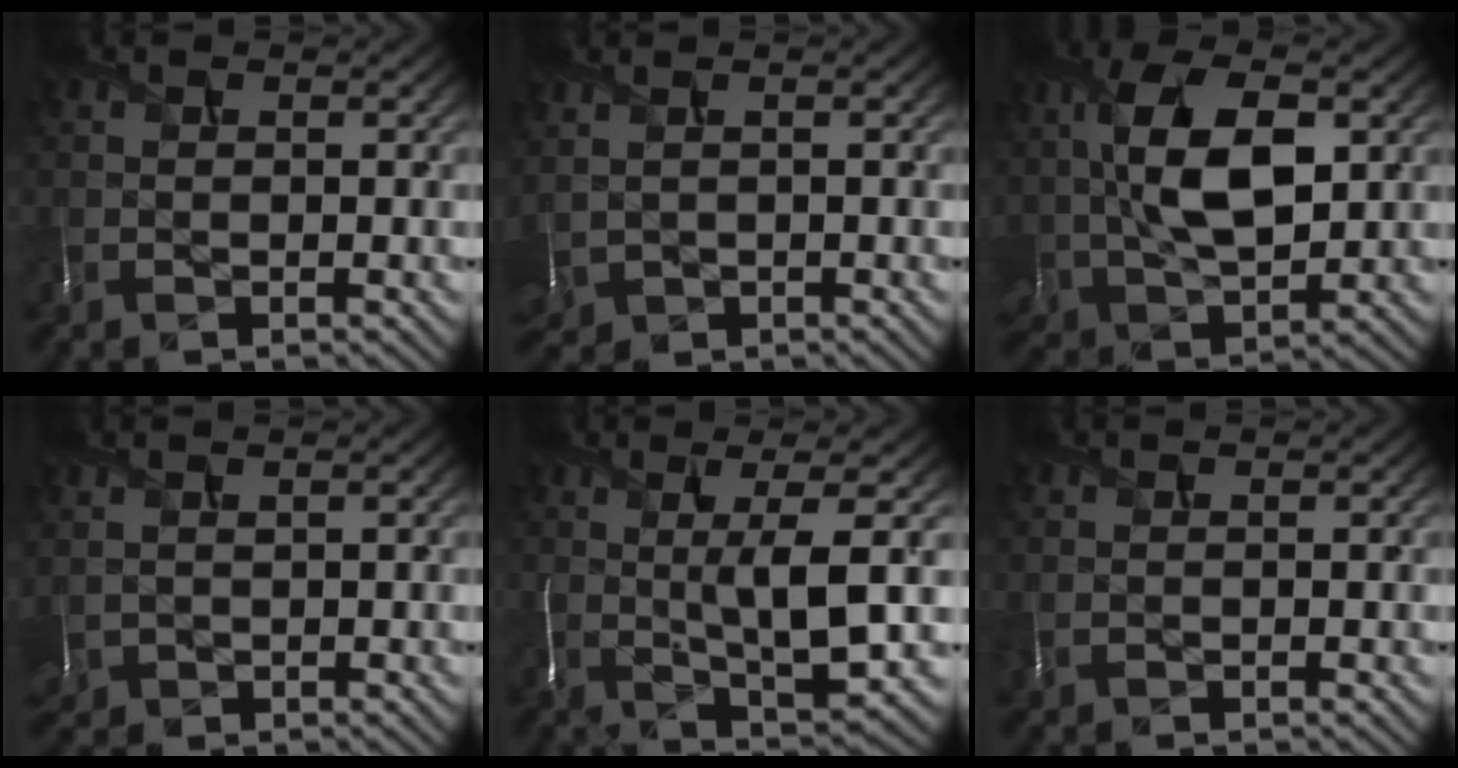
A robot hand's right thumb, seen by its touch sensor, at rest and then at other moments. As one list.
[{"total": 2.3, "force": [0.7, 1.5, 1.6], "torque": [-0.050, 0.002, 0.022]}, {"total": 11.4, "force": [2.5, 6.4, 9.1], "torque": [-0.200, 0.005, 0.047]}, {"total": 1.6, "force": [1.0, 1.0, 0.6], "torque": [-0.032, 0.004, 0.028]}, {"total": 9.3, "force": [1.3, 2.0, 9.0], "torque": [-0.154, 0.011, 0.027]}, {"total": 0.5, "force": [0.3, 0.1, 0.4], "torque": [-0.011, 0.003, 0.006]}]